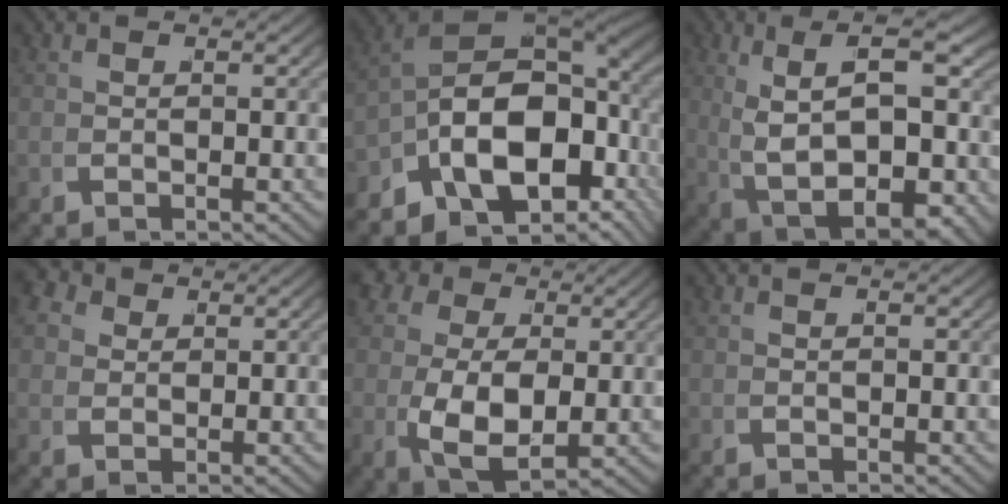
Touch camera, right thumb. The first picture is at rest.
{"total": 18.3, "force": [-0.7, 11.9, 13.9], "torque": [-0.232, -0.033, -0.008]}
{"total": 13.4, "force": [0.1, 7.9, 10.8], "torque": [-0.206, -0.033, 0.029]}
{"total": 3.5, "force": [2.0, 2.6, 1.3], "torque": [-0.022, -0.003, 0.034]}
{"total": 10.3, "force": [0.6, 7.8, 6.7], "torque": [-0.148, -0.060, 0.031]}
{"total": 0.0}